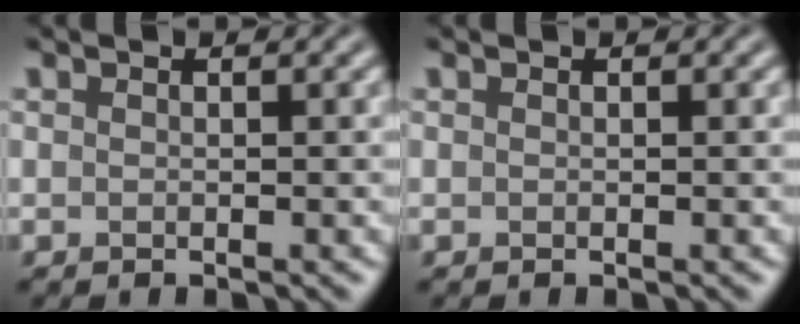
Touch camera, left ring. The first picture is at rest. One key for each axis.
{"total": 0.0}